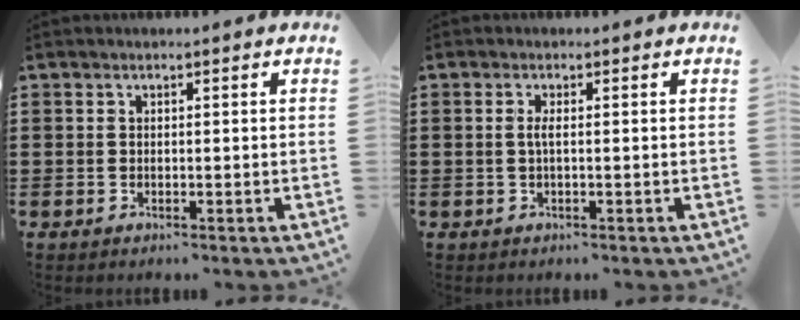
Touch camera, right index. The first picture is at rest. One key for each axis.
{"total": 1.4, "fx": -0.1, "fy": 0.1, "fz": 1.4, "tx": -0.036, "ty": -0.004, "tz": -0.006}